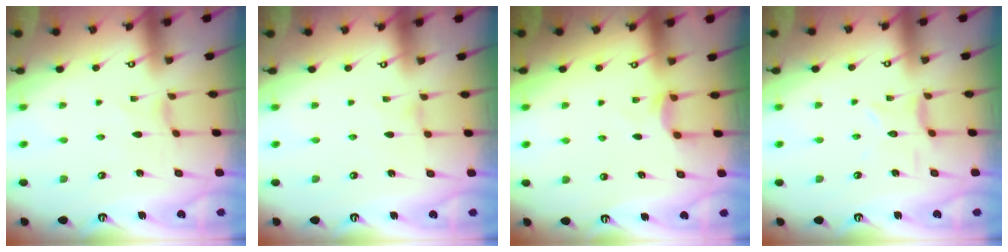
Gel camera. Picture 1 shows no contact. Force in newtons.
{"total": 0.0}
{"total": 3.6, "press": 3.6, "slide": 0.4}
{"total": 2.4, "press": 2.4, "slide": 0.1}